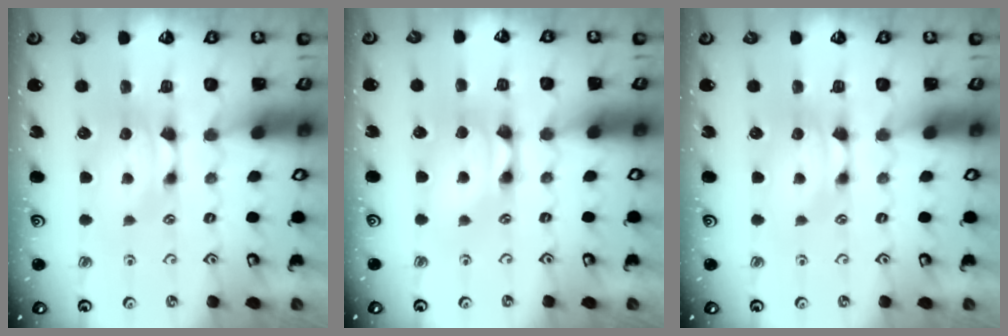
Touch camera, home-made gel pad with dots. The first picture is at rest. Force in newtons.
{"total": 3.1, "press": 3.1, "slide": 0.3}
{"total": 0.0}